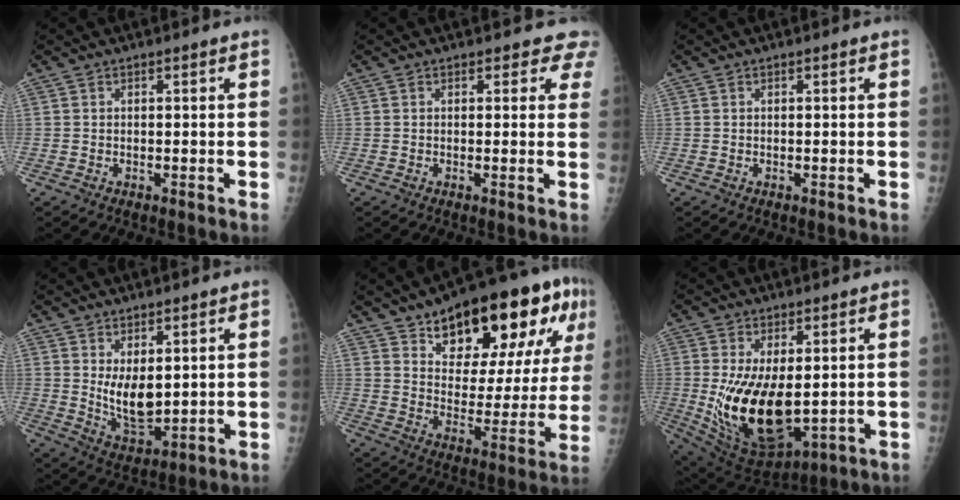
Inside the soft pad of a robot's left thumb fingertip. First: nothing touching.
{"total": 3.7, "force": [3.1, 1.9, 0.4], "torque": [0.033, -0.014, 0.012]}
{"total": 0.0}
{"total": 8.3, "force": [1.9, 4.4, 6.8], "torque": [-0.097, -0.030, 0.050]}
{"total": 24.2, "force": [12.8, 9.9, 18.0], "torque": [-0.216, -0.031, 0.195]}
{"total": 17.1, "force": [-0.4, 9.0, 14.5], "torque": [-0.250, -0.030, 0.021]}